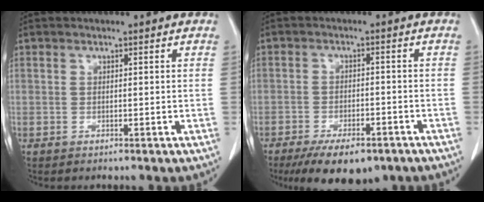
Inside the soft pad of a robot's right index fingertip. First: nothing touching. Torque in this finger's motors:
{"motor_torque": [1.07, -1.07, 0.76, 0.19]}